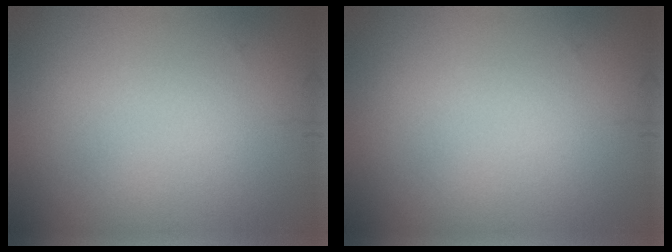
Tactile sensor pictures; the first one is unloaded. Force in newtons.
{"total": 0.0}